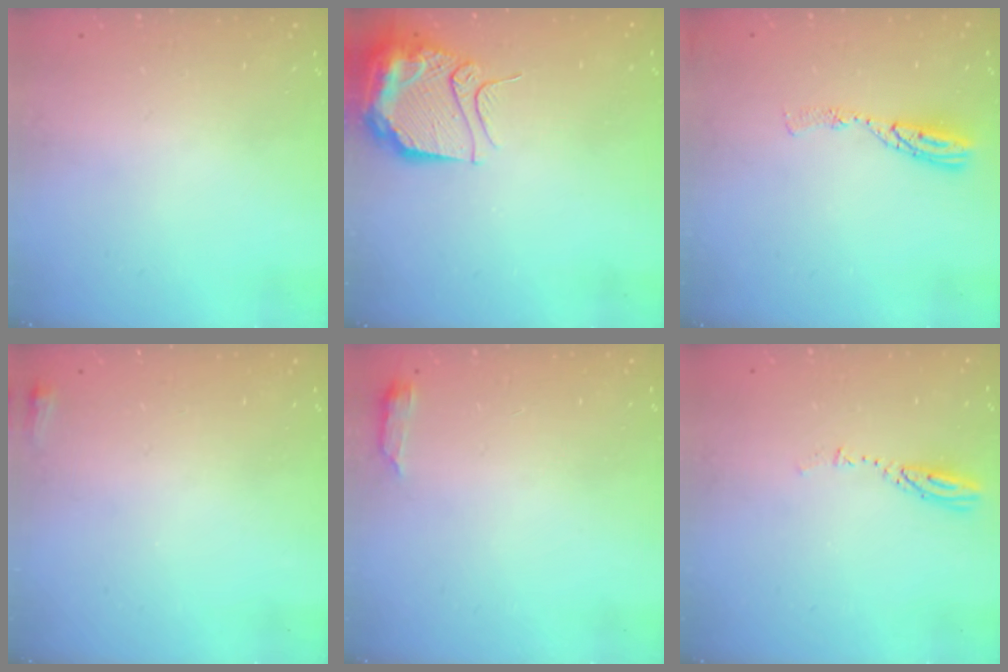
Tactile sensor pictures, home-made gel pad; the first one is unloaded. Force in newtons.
{"total": 11.5, "press": 11.4, "slide": 1.6}
{"total": 6.8, "press": 6.8, "slide": 0.6}
{"total": 2.9, "press": 2.6, "slide": 1.1}
{"total": 3.4, "press": 3.3, "slide": 0.5}
{"total": 3.6, "press": 3.6, "slide": 0.1}